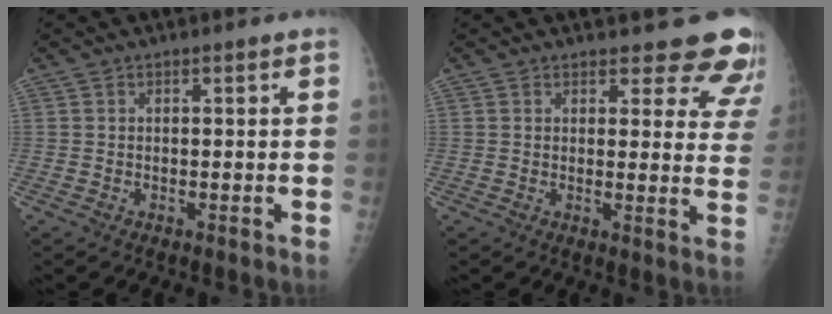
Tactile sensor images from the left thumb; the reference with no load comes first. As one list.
[{"total": 11.2, "force": [10.3, 3.8, 2.2], "torque": [0.027, -0.070, 0.088]}]